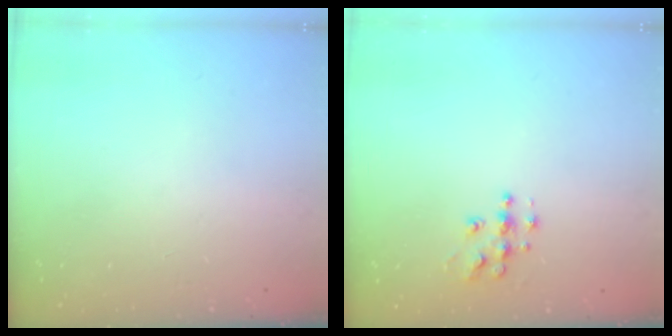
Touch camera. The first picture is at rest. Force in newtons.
{"total": 7.0, "press": 6.9, "slide": 0.3}